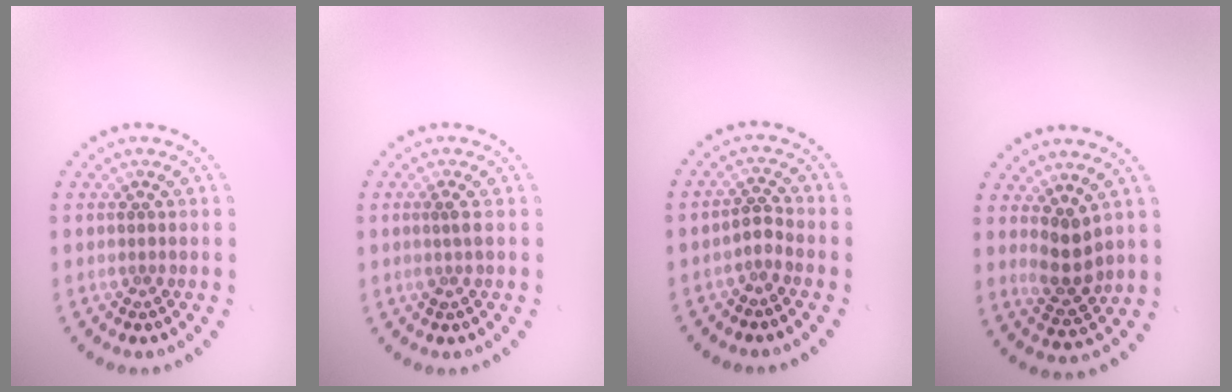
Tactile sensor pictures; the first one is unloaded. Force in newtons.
{"total": 1.0, "press": 0.8, "slide": 0.7}
{"total": 1.1, "press": 0.8, "slide": 0.8}
{"total": 3.0, "press": 2.8, "slide": 1.0}